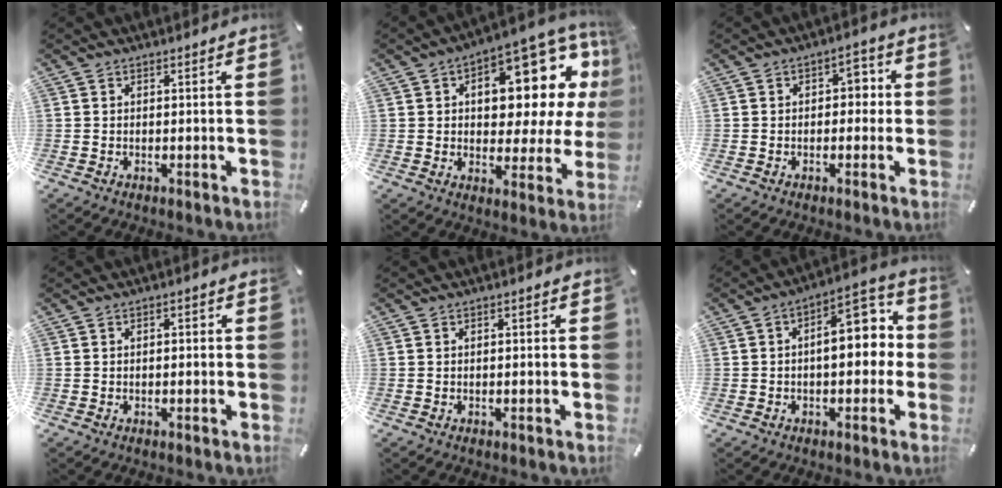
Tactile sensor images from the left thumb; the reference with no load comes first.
{"total": 16.4, "force": [6.4, 8.6, 12.3], "torque": [-0.137, -0.071, 0.093]}
{"total": 3.9, "force": [-0.4, 2.8, 2.7], "torque": [-0.023, 0.003, -0.020]}
{"total": 1.1, "force": [-0.4, 0.7, 0.8], "torque": [-0.014, 0.004, -0.009]}
{"total": 0.5, "force": [-0.2, 0.3, 0.4], "torque": [-0.006, -0.001, -0.004]}
{"total": 12.7, "force": [1.3, 7.0, 10.6], "torque": [-0.129, -0.015, 0.017]}